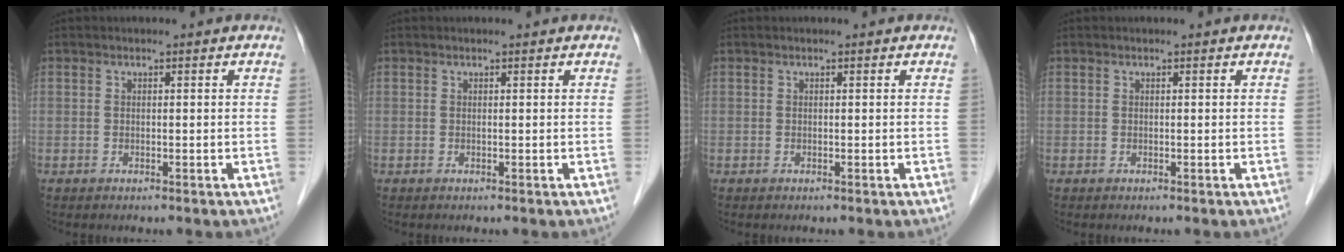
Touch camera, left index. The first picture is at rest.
{"total": 0.0}
{"total": 0.0}
{"total": 0.0}